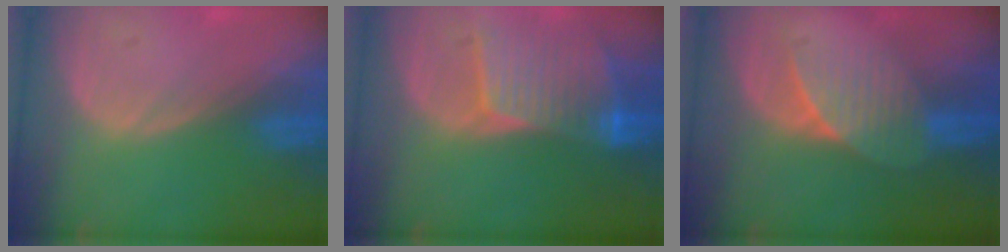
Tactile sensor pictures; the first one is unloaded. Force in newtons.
{"total": 8.4, "press": 7.6, "slide": 3.5}
{"total": 6.6, "press": 6.1, "slide": 2.5}